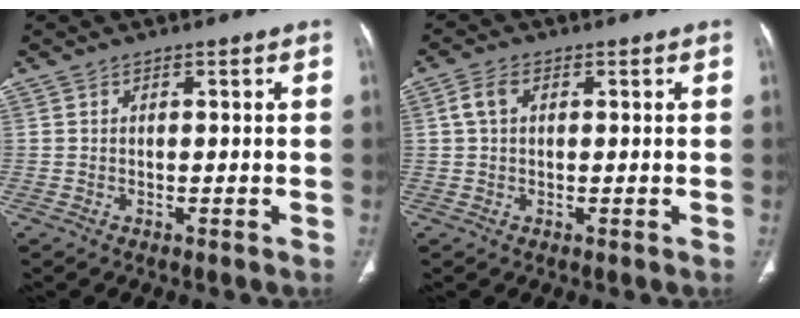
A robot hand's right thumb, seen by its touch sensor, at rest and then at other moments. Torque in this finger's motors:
{"motor_torque": [-0.09, 0.09, 0.38, -0.32, 0.00]}